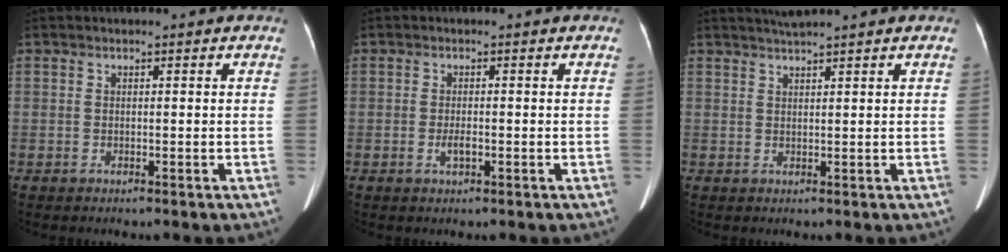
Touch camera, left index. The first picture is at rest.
{"total": 1.7, "force": [-0.6, 0.5, 1.4], "torque": [-0.030, 0.000, -0.008]}
{"total": 2.8, "force": [2.4, -0.8, 1.1], "torque": [-0.014, 0.015, 0.047]}